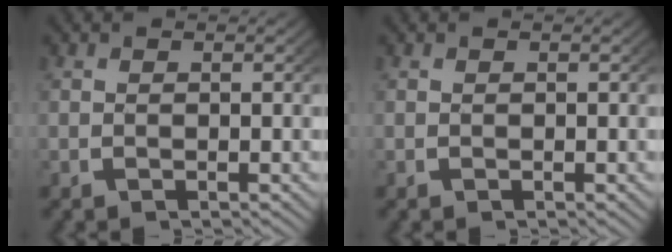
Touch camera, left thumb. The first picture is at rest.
{"total": 0.0}